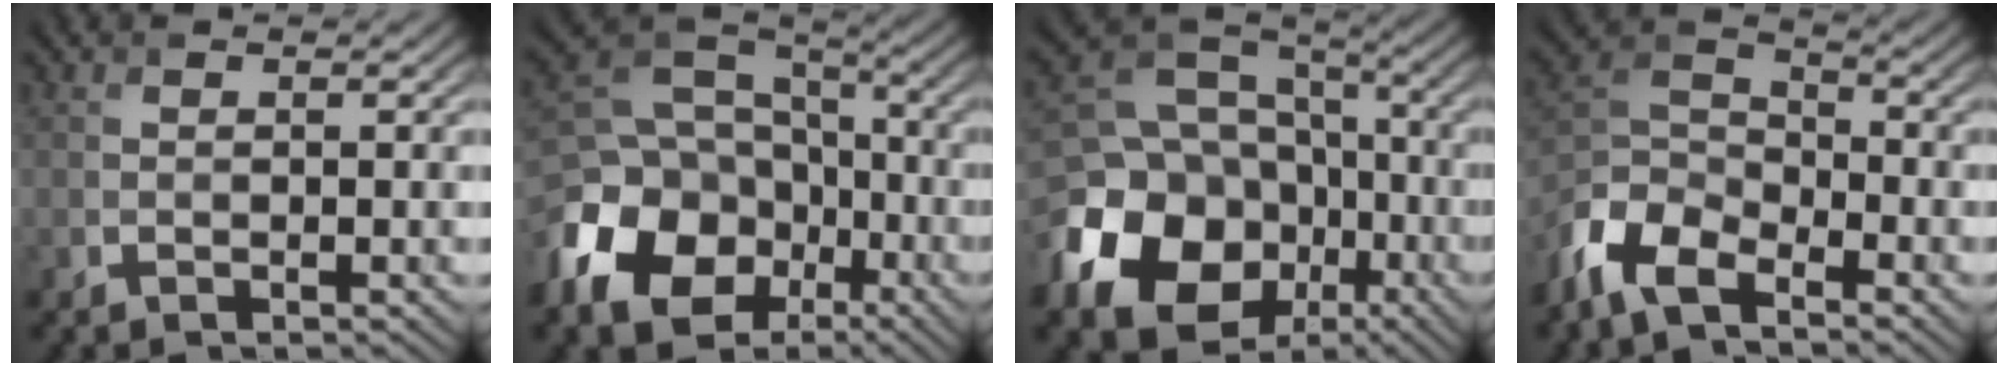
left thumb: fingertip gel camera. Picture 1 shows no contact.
{"total": 15.6, "force": [-6.9, 11.4, 8.1], "torque": [-0.210, -0.043, -0.123]}
{"total": 18.8, "force": [-7.4, 14.9, 8.9], "torque": [-0.218, -0.046, -0.133]}
{"total": 8.4, "force": [-6.0, 3.7, 4.4], "torque": [-0.103, -0.008, -0.141]}